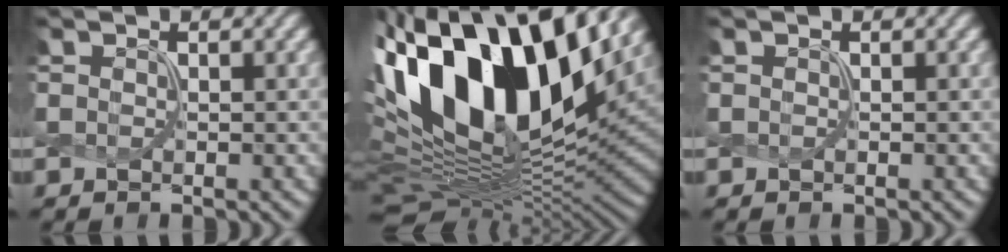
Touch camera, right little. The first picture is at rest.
{"total": 16.5, "force": [5.5, 9.3, 12.5], "torque": [-0.229, 0.019, 0.094]}
{"total": 0.0}